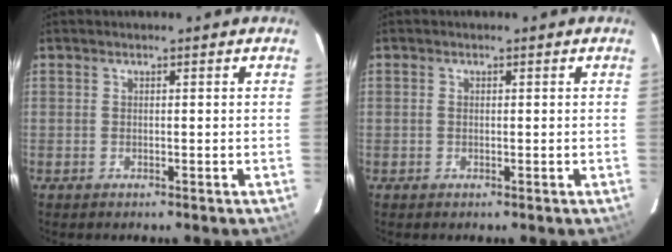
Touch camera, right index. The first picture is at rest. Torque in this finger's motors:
{"motor_torque": [-0.07, 0.11, -0.04, 0.00]}